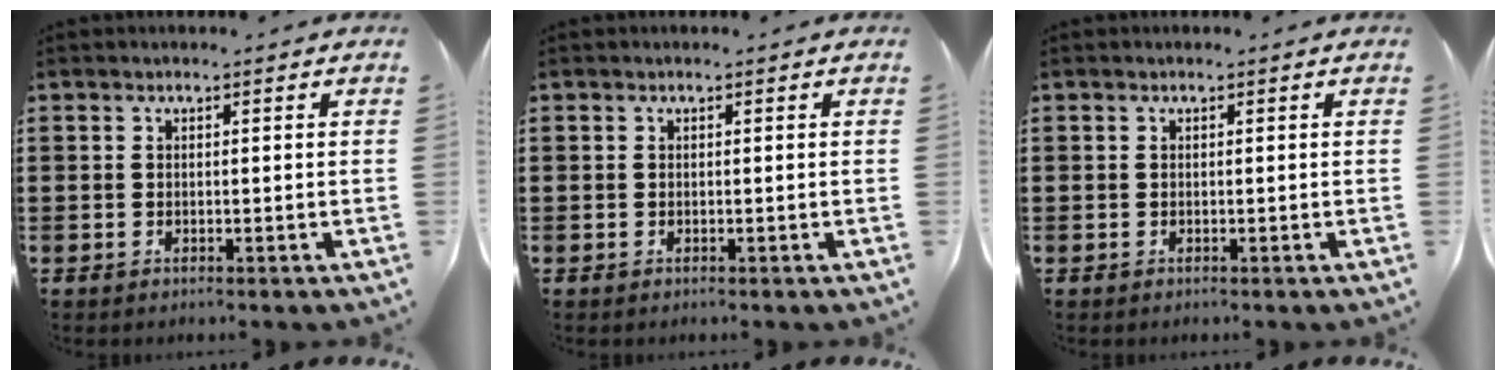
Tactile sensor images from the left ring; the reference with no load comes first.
{"total": 0.0}
{"total": 0.0}